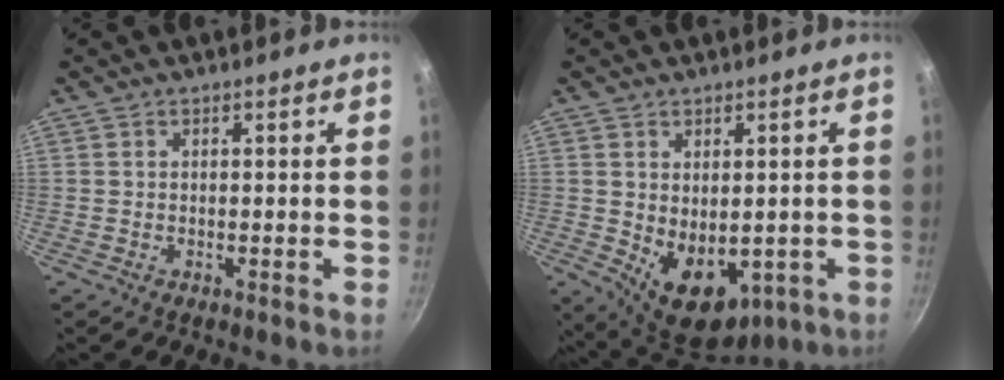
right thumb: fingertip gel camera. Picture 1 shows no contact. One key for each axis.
{"total": 11.4, "fx": -1.6, "fy": 7.7, "fz": 8.3, "tx": -0.097, "ty": -0.019, "tz": 0.003}